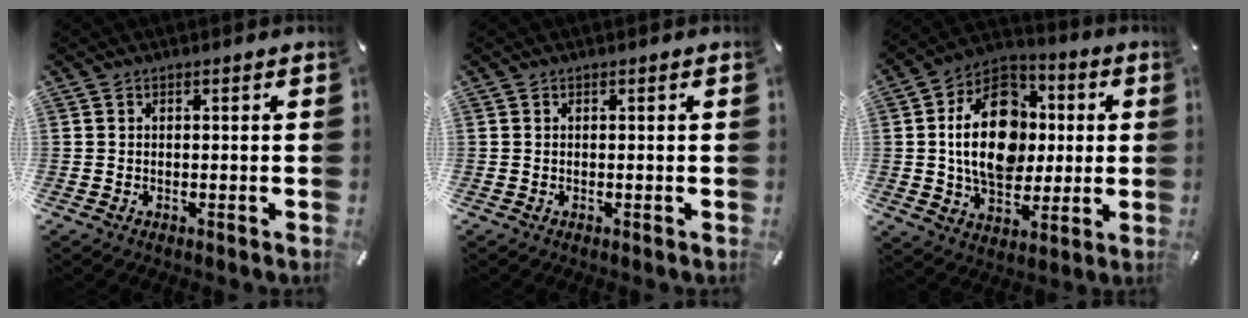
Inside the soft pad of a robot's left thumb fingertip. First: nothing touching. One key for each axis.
{"total": 0.0}
{"total": 19.6, "fx": 0.8, "fy": 14.3, "fz": 13.3, "tx": -0.233, "ty": 0.013, "tz": 0.014}